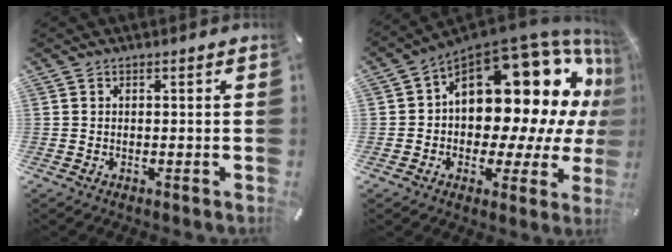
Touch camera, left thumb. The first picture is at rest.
{"total": 22.0, "force": [7.5, 12.9, 16.1], "torque": [-0.228, -0.072, 0.131]}